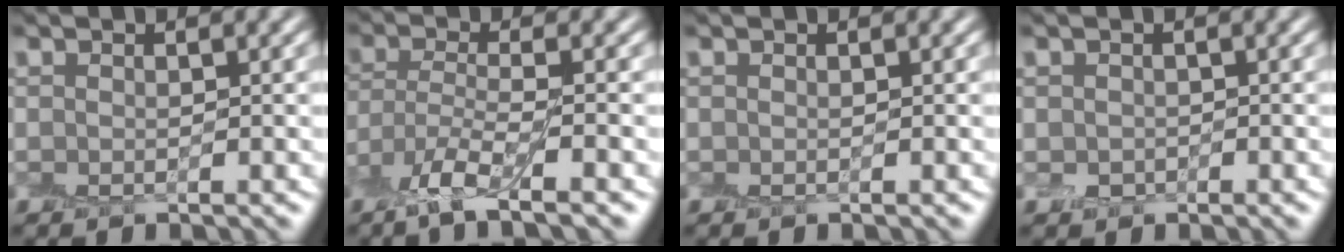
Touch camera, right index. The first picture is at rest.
{"total": 4.4, "force": [-2.9, 0.8, 3.3], "torque": [-0.073, -0.013, -0.068]}
{"total": 0.0}
{"total": 1.1, "force": [-0.2, 0.9, 0.4], "torque": [-0.008, -0.005, -0.006]}